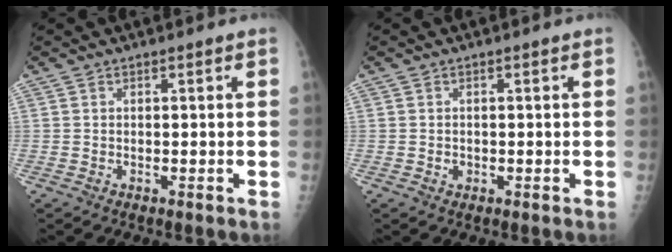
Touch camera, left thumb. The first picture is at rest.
{"total": 1.0, "force": [-0.2, 0.9, 0.4], "torque": [-0.003, 0.002, -0.001]}